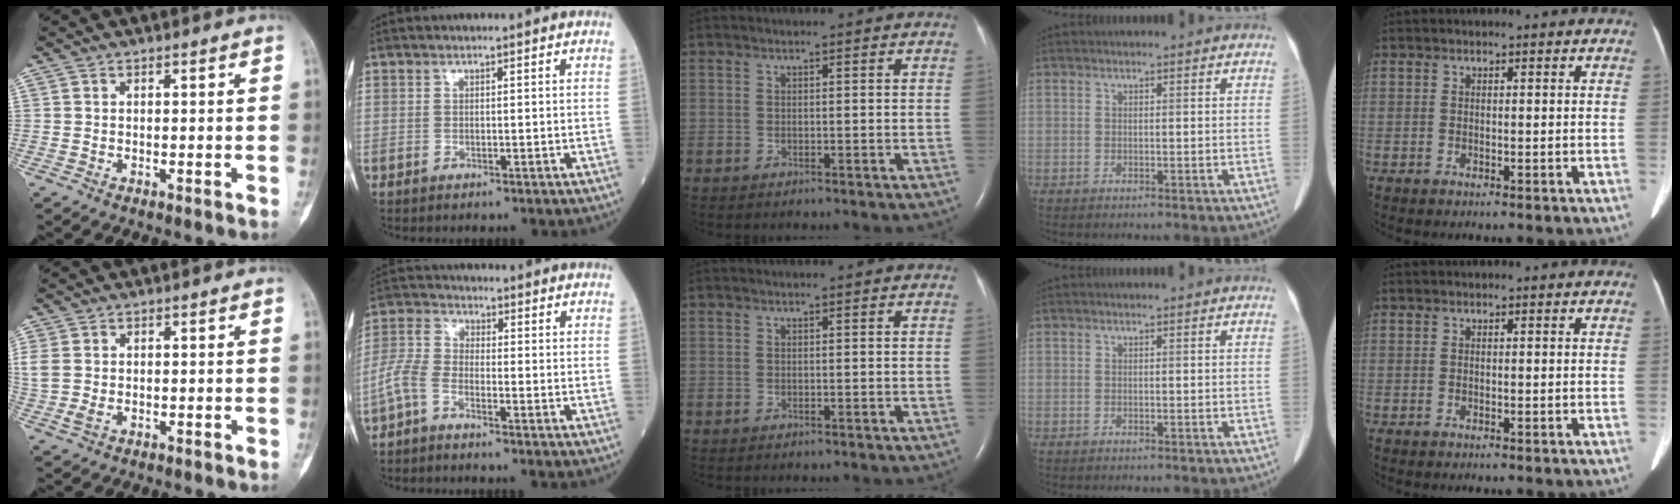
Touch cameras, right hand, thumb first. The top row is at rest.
{"thumb": {"total": 5.1, "force": [0.5, 3.7, 3.6], "torque": [-0.103, 0.002, 0.019]}, "index": {"total": 4.4, "force": [-2.6, 1.7, 3.0], "torque": [-0.084, 0.004, -0.067]}}